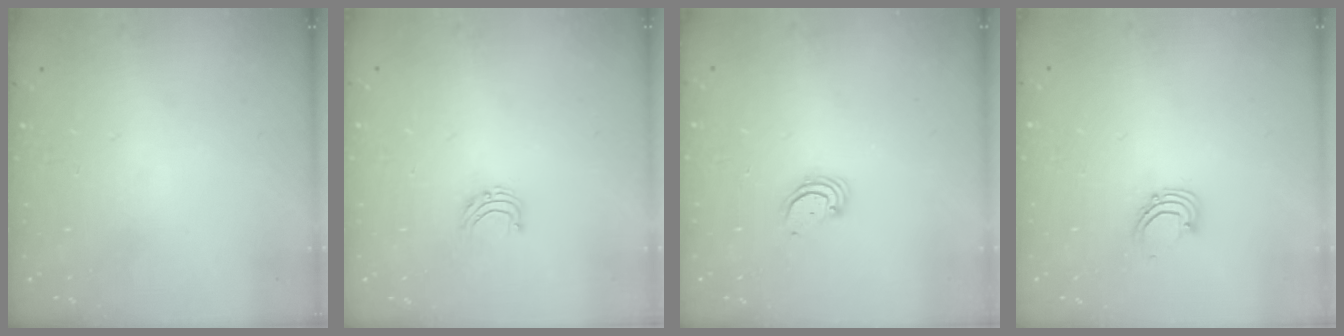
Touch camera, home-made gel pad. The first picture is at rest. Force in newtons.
{"total": 4.6, "press": 4.6, "slide": 0.5}
{"total": 2.3, "press": 2.3, "slide": 0.2}
{"total": 2.9, "press": 2.9, "slide": 0.2}